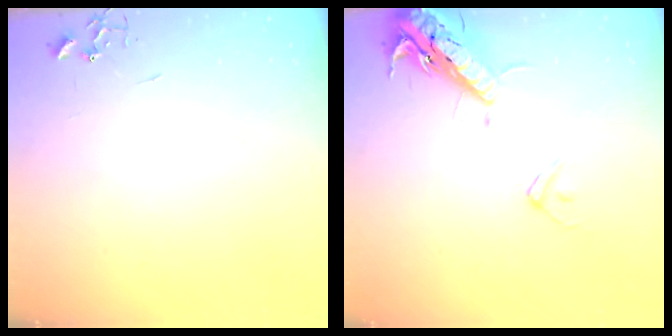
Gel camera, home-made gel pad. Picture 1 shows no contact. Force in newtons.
{"total": 17.1, "press": 16.7, "slide": 3.7}